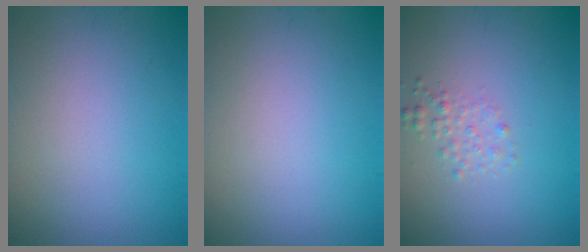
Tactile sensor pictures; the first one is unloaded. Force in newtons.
{"total": 0.0}
{"total": 1.3, "press": 1.3, "slide": 0.1}